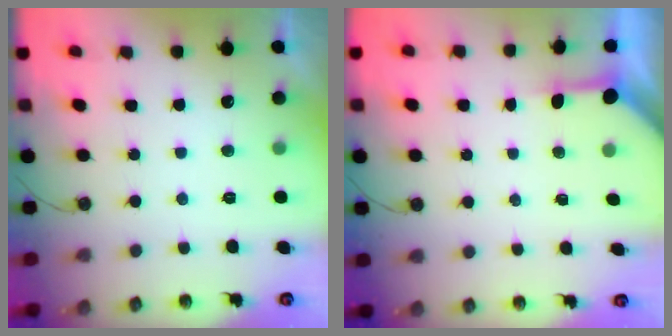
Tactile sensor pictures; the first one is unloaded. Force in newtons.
{"total": 3.4, "press": 3.4, "slide": 0.4}